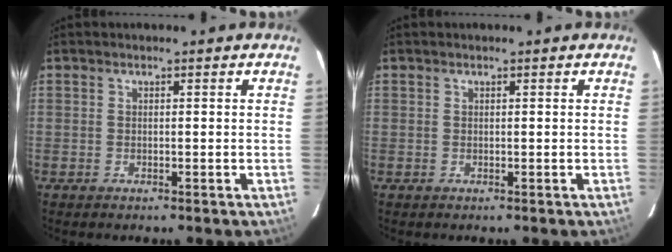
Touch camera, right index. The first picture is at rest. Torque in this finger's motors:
{"motor_torque": [0.00, 0.00, 0.02, 0.00]}